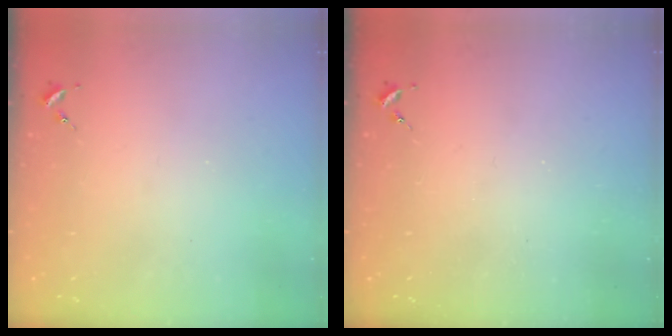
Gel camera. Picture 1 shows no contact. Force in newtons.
{"total": 0.0}